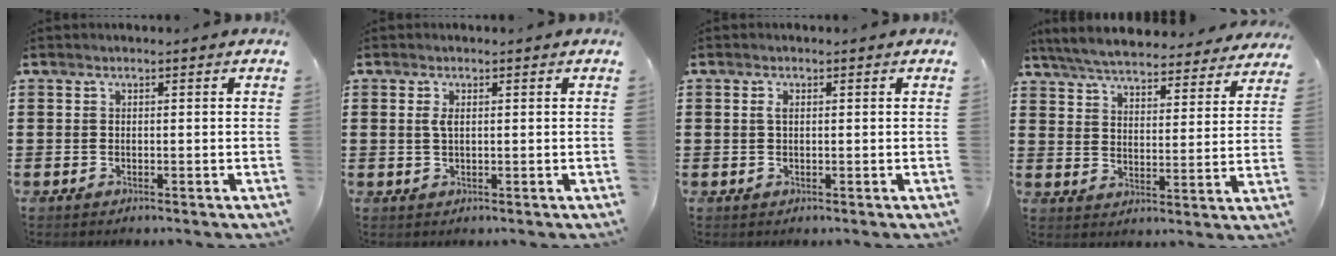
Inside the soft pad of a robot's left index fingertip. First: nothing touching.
{"total": 1.7, "force": [0.4, 0.6, 1.6], "torque": [-0.039, 0.001, 0.004]}
{"total": 1.2, "force": [0.2, 0.5, 1.1], "torque": [-0.030, 0.001, 0.000]}
{"total": 6.0, "force": [5.9, 0.1, 1.2], "torque": [-0.053, -0.038, 0.101]}